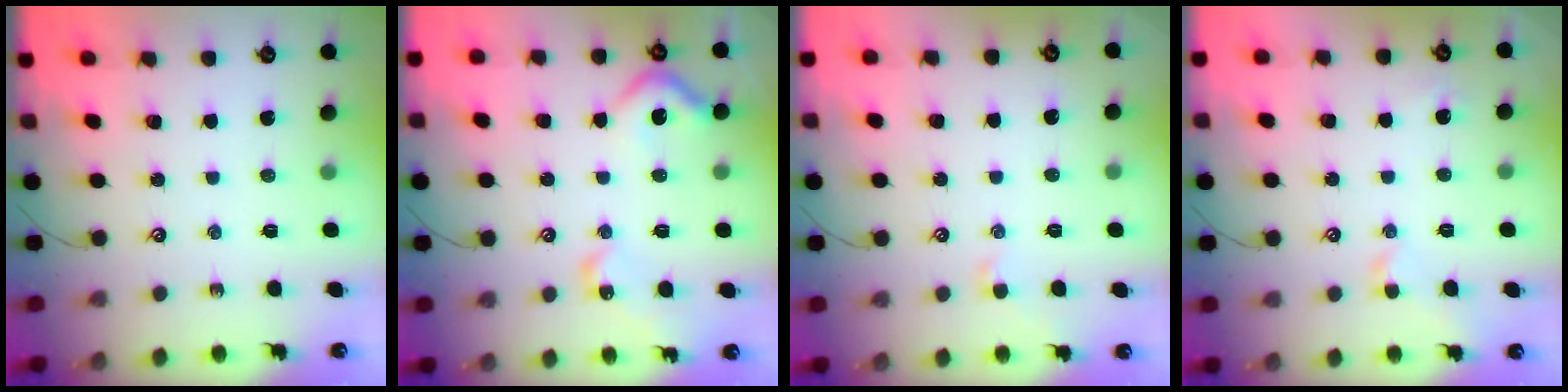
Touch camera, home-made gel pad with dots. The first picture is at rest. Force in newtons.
{"total": 9.2, "press": 9.1, "slide": 1.1}
{"total": 0.0}
{"total": 1.3, "press": 1.2, "slide": 0.4}